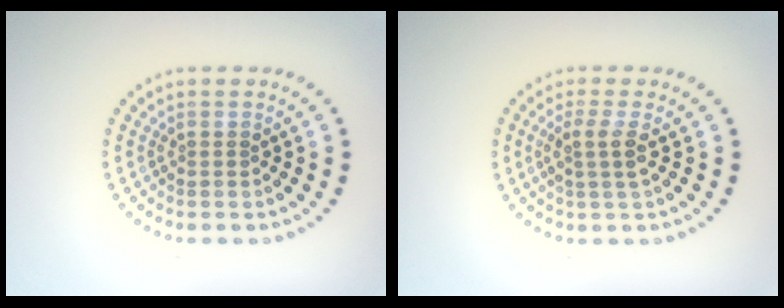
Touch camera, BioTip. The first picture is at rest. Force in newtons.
{"total": 2.0, "press": 1.6, "slide": 1.2}